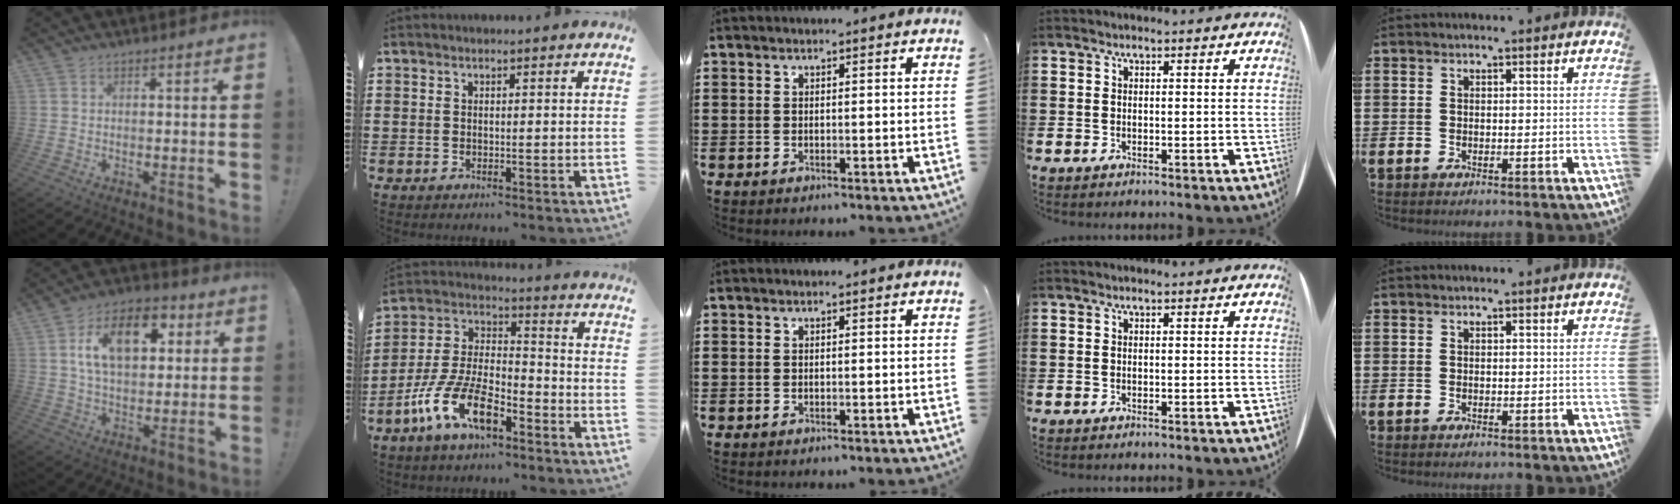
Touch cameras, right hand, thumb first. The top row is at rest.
{"thumb": {"total": 15.7, "force": [5.0, 9.6, 11.3], "torque": [-0.173, 0.004, 0.089]}, "index": {"total": 11.9, "force": [-7.2, 4.7, 8.2], "torque": [-0.195, 0.001, -0.141]}}